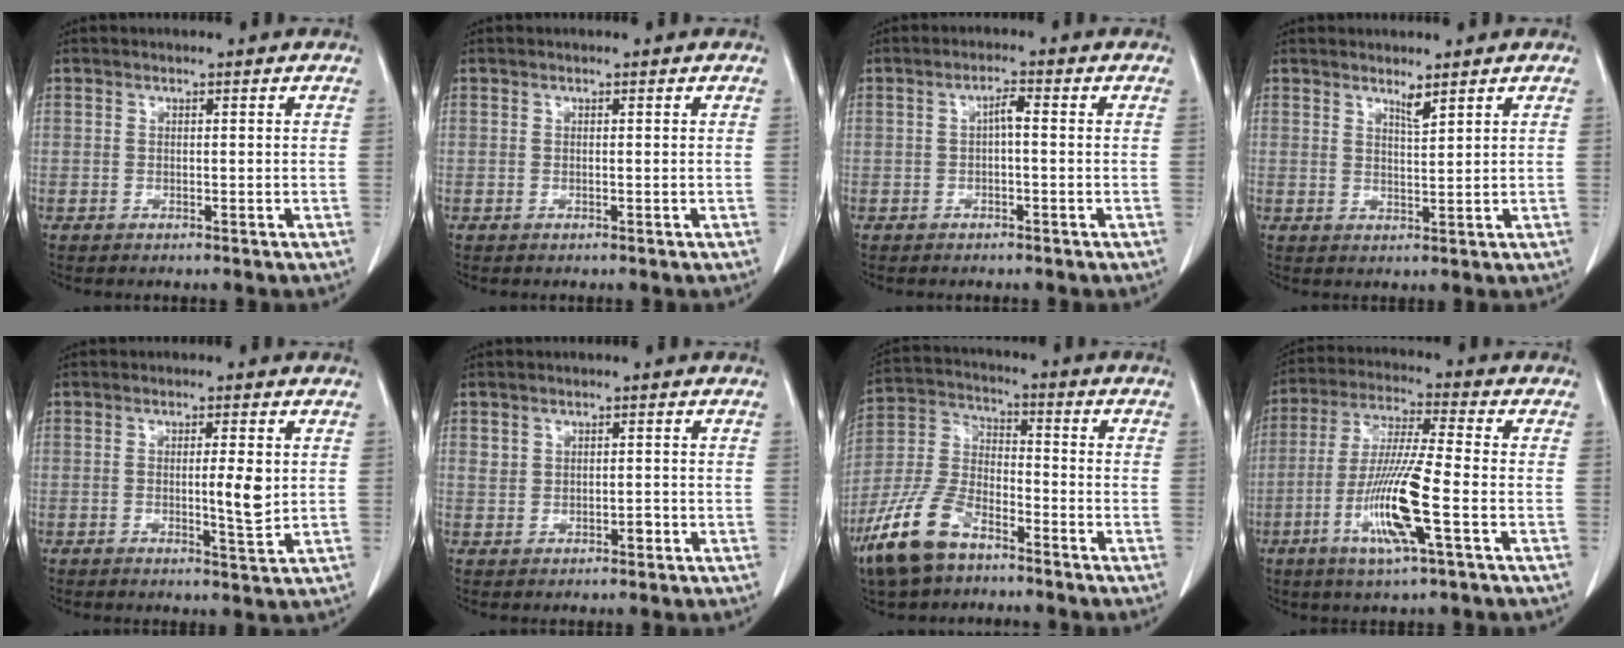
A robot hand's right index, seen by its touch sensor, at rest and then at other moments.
{"total": 0.0}
{"total": 2.1, "force": [-0.1, 0.4, 2.0], "torque": [-0.034, 0.005, -0.003]}
{"total": 1.9, "force": [1.6, -0.1, 1.1], "torque": [-0.020, -0.010, 0.030]}
{"total": 4.4, "force": [0.2, 0.6, 4.4], "torque": [-0.066, -0.004, 0.001]}
{"total": 2.3, "force": [0.1, 1.6, 1.6], "torque": [-0.028, 0.010, 0.009]}
{"total": 12.5, "force": [-8.1, 5.4, 7.8], "torque": [-0.182, -0.009, -0.161]}
{"total": 12.8, "force": [-4.2, 0.2, 12.1], "torque": [-0.243, -0.015, -0.083]}